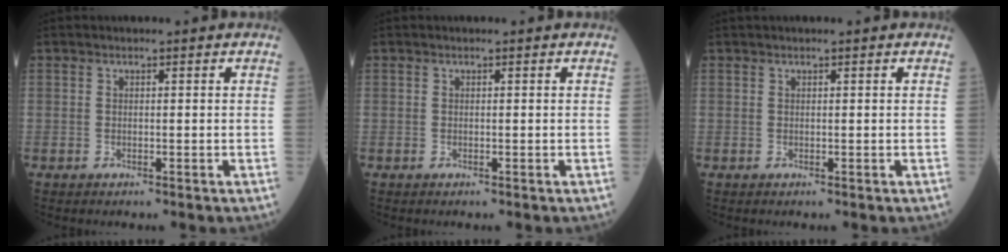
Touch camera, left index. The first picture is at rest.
{"total": 0.0}
{"total": 0.0}